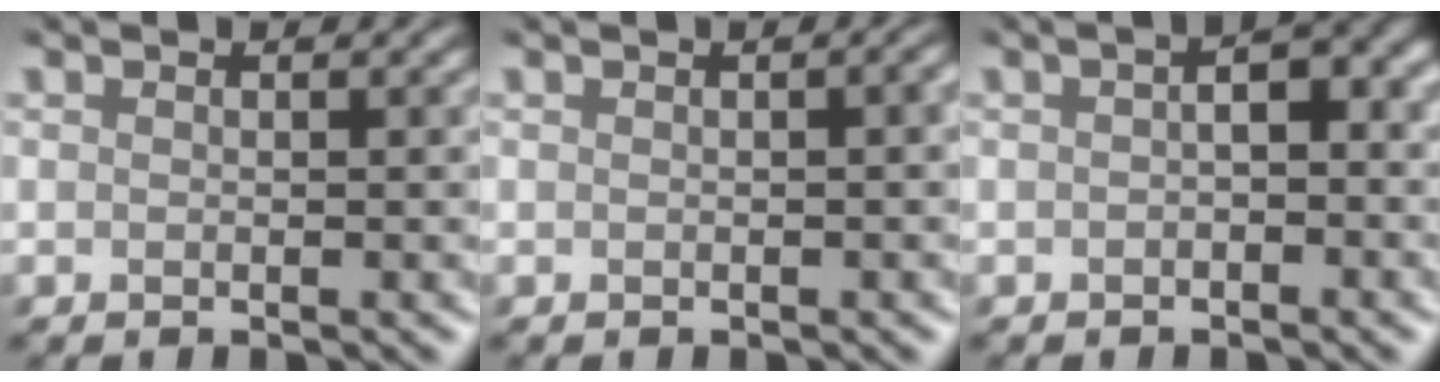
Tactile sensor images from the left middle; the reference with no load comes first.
{"total": 2.6, "force": [-0.4, 1.3, 2.2], "torque": [-0.009, 0.014, -0.013]}
{"total": 2.5, "force": [-0.7, 1.0, 2.2], "torque": [-0.035, 0.007, -0.017]}